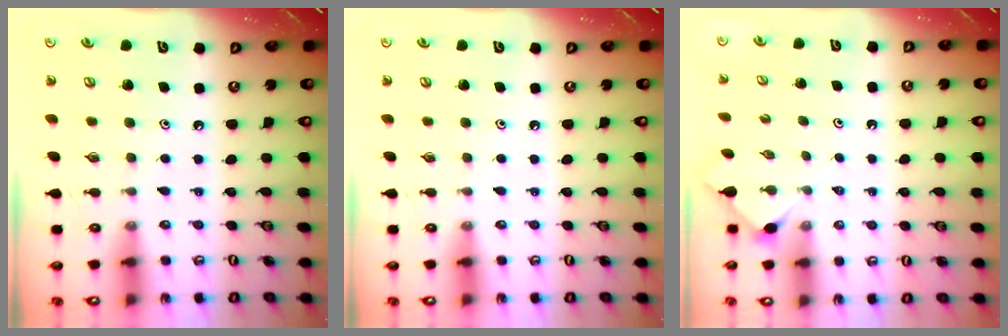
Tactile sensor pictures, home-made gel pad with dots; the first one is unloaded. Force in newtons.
{"total": 0.0}
{"total": 1.7, "press": 1.6, "slide": 0.5}